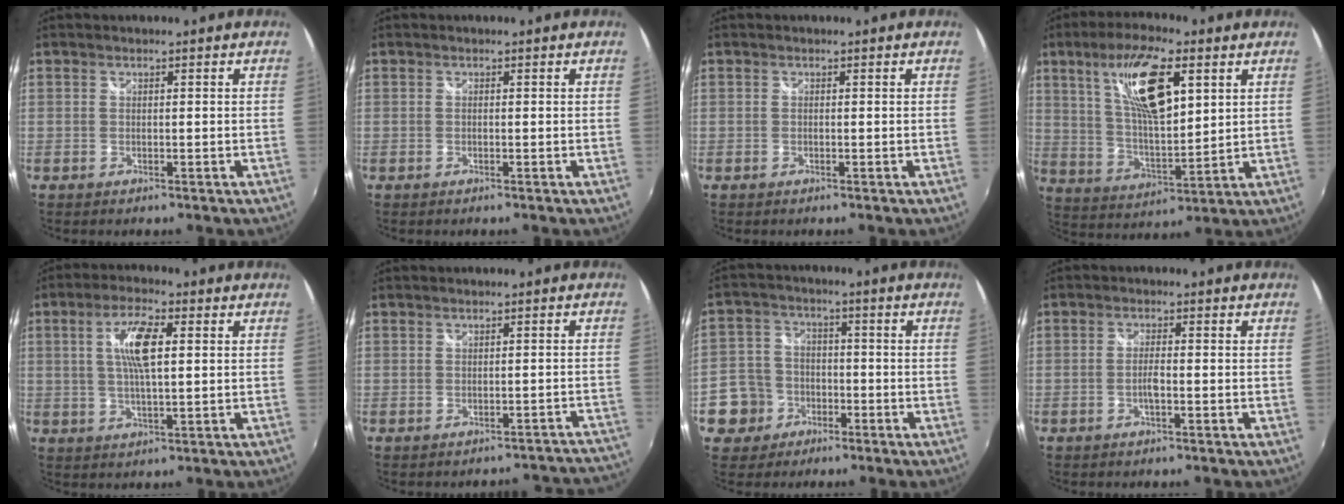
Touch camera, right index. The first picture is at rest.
{"total": 0.0}
{"total": 0.0}
{"total": 15.0, "force": [6.6, 4.9, 12.6], "torque": [-0.227, 0.008, 0.128]}
{"total": 7.8, "force": [1.7, 2.2, 7.3], "torque": [-0.138, 0.006, 0.032]}
{"total": 9.3, "force": [-9.1, 2.0, 0.2], "torque": [0.023, 0.035, -0.096]}
{"total": 9.4, "force": [-3.8, 8.3, 2.3], "torque": [-0.083, 0.021, -0.065]}
{"total": 2.1, "force": [-0.8, 0.3, 1.9], "torque": [-0.039, 0.000, -0.015]}